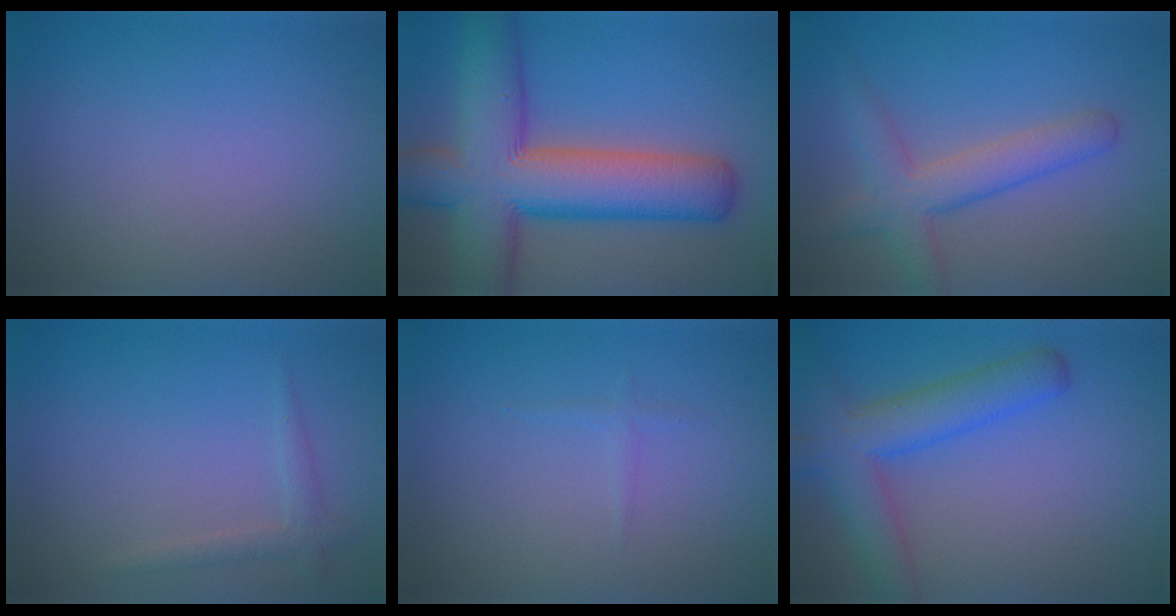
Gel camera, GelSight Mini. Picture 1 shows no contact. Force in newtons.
{"total": 12.6, "press": 12.6, "slide": 0.6}
{"total": 4.4, "press": 4.4, "slide": 0.1}
{"total": 1.5, "press": 1.5, "slide": 0.1}
{"total": 0.6, "press": 0.6, "slide": 0.1}
{"total": 5.8, "press": 5.8, "slide": 0.3}